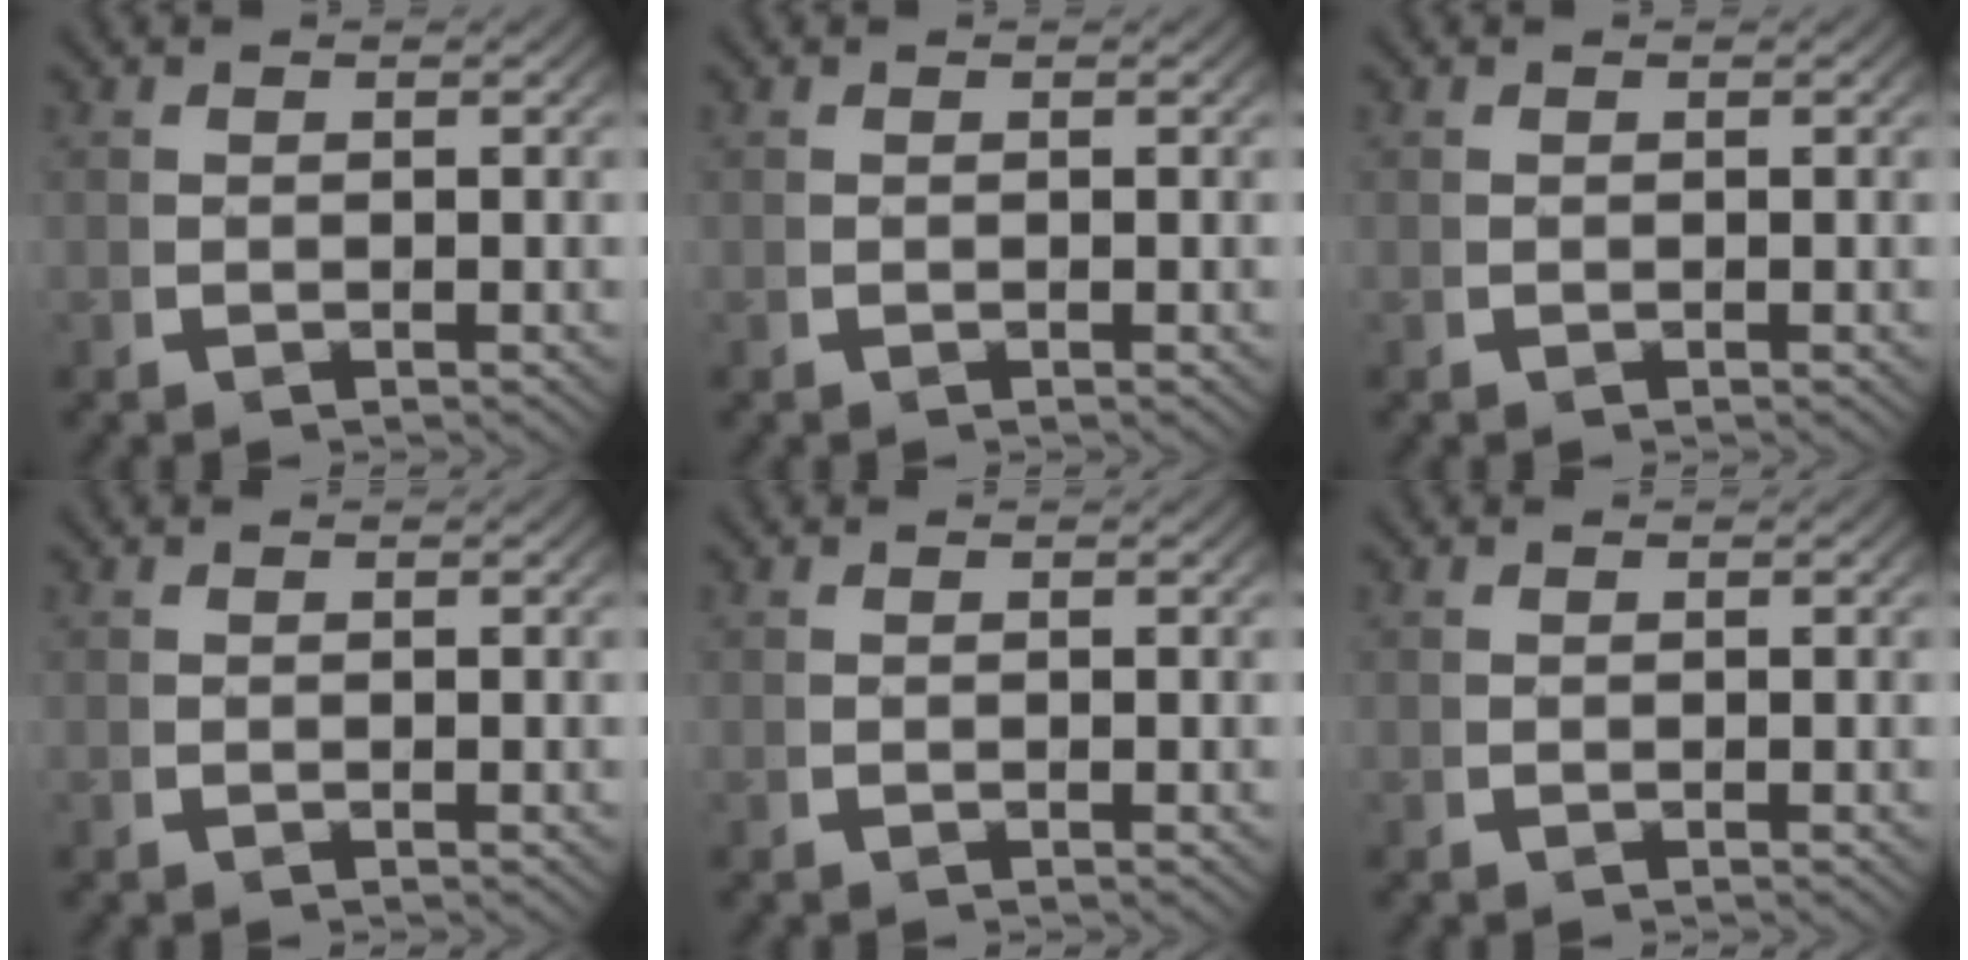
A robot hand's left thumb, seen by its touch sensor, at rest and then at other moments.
{"total": 0.0}
{"total": 0.0}
{"total": 0.0}
{"total": 0.0}
{"total": 0.0}